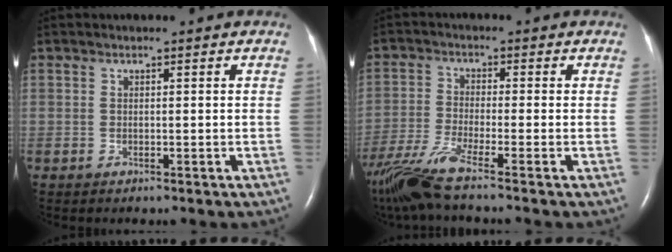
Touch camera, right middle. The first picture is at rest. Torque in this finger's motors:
{"motor_torque": [0.88, -0.88, 0.14, 0.07]}